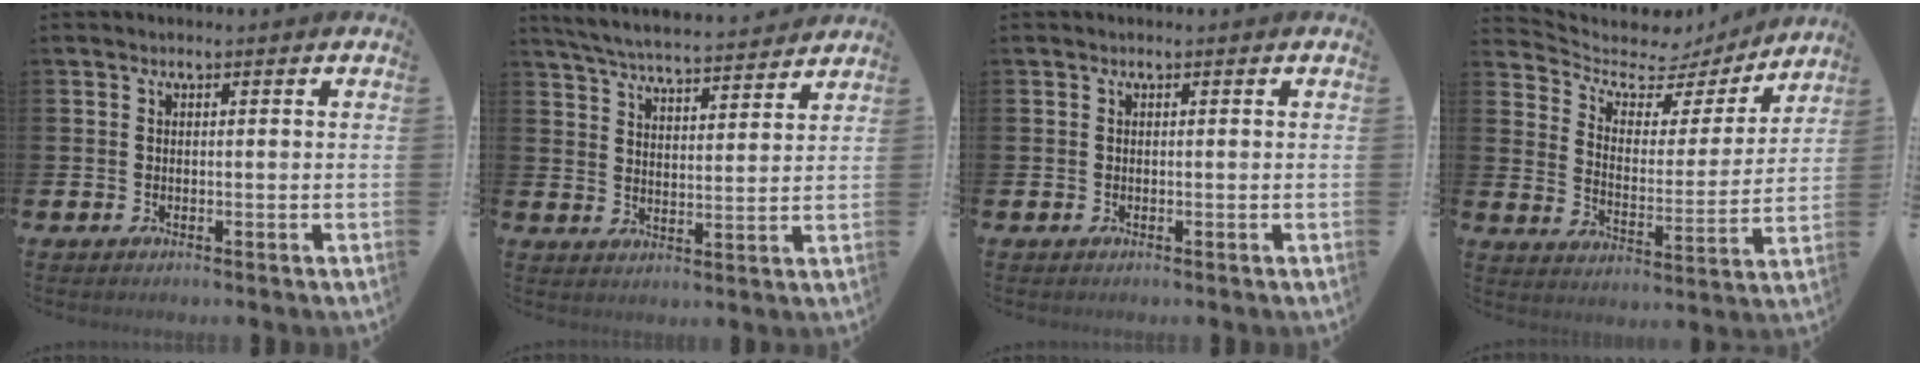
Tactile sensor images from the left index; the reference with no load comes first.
{"total": 5.9, "force": [5.8, 0.3, 1.1], "torque": [-0.044, -0.038, 0.101]}
{"total": 0.0}
{"total": 6.2, "force": [5.2, 2.8, 1.7], "torque": [-0.062, -0.041, 0.083]}